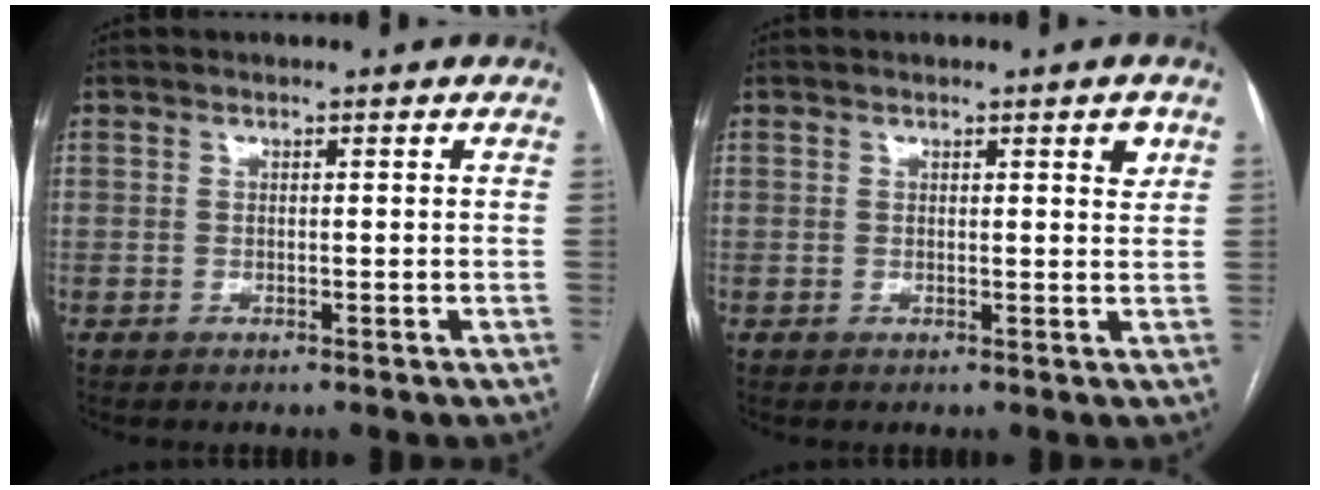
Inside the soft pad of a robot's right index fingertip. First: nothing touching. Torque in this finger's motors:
{"motor_torque": [0.29, 0.18, 0.02, 0.01]}